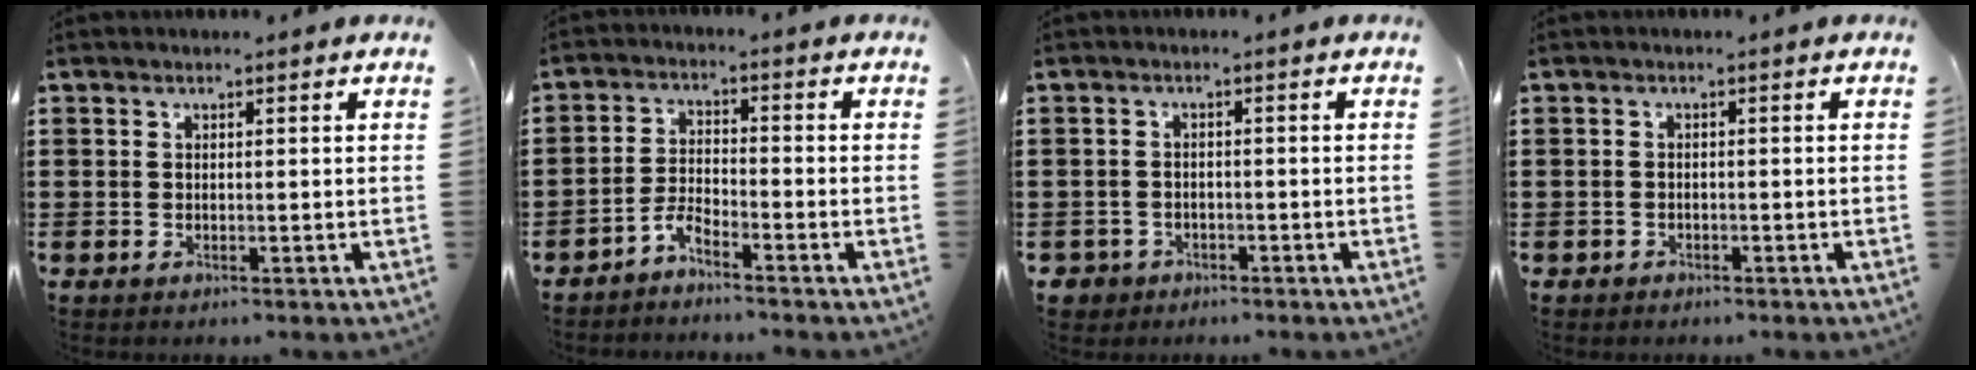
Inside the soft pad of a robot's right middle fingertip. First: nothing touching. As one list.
[{"total": 3.2, "force": [-3.0, 0.3, 0.9], "torque": [-0.027, 0.003, -0.063]}, {"total": 2.1, "force": [-1.7, 1.3, 0.1], "torque": [-0.015, -0.002, -0.041]}, {"total": 1.0, "force": [-0.8, 0.5, 0.0], "torque": [-0.001, 0.003, -0.020]}]